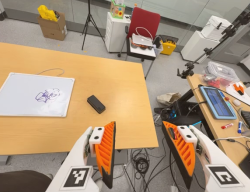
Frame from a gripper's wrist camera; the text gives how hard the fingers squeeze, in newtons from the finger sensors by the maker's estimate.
{"total": 0.0}